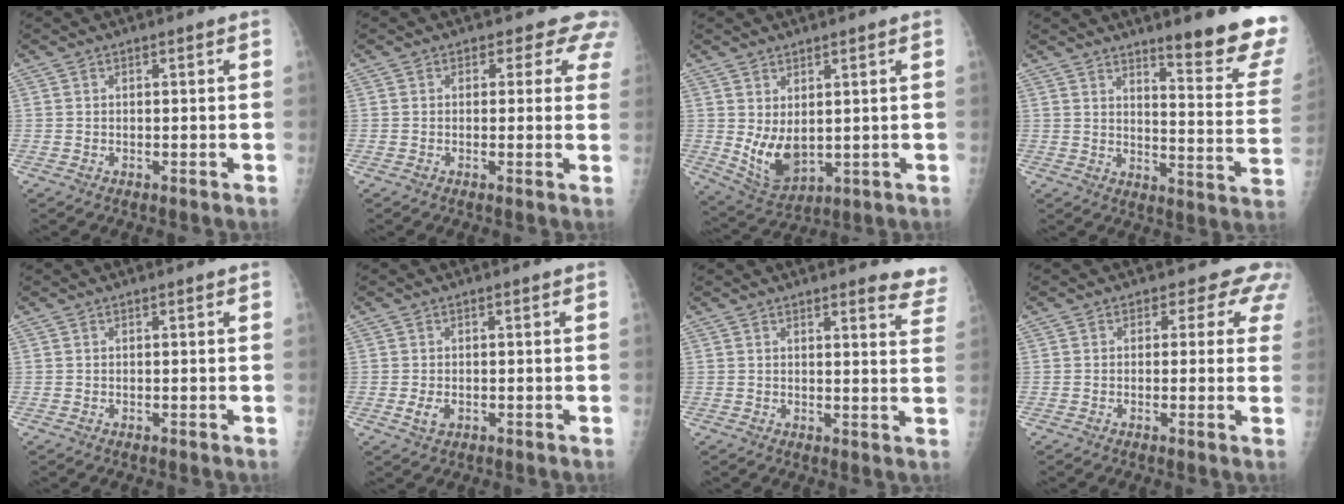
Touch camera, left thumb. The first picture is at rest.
{"total": 5.1, "force": [4.1, 3.0, 0.4], "torque": [0.036, -0.016, 0.022]}
{"total": 8.1, "force": [1.2, 4.5, 6.6], "torque": [-0.104, -0.025, 0.045]}
{"total": 16.3, "force": [12.4, 1.9, 10.4], "torque": [-0.104, -0.102, 0.161]}
{"total": 0.0}
{"total": 2.4, "force": [-0.3, 1.4, 1.9], "torque": [-0.035, -0.003, 0.000]}
{"total": 8.0, "force": [7.1, 1.7, 3.2], "torque": [-0.005, -0.039, 0.056]}
{"total": 5.0, "force": [3.8, 3.2, 0.6], "torque": [0.031, -0.014, 0.019]}